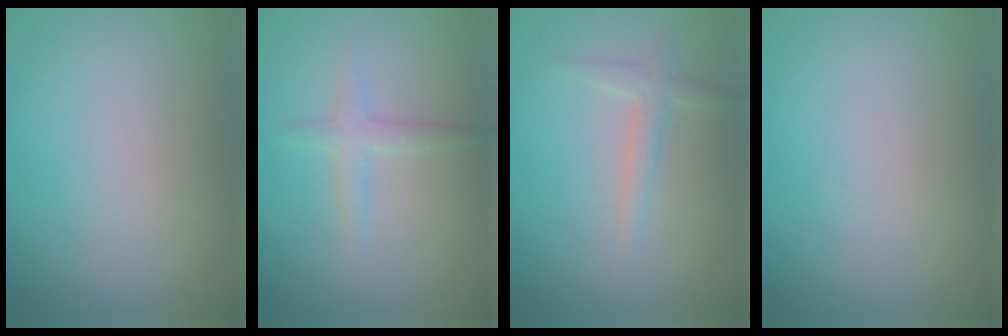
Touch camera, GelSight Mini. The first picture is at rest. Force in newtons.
{"total": 1.7, "press": 1.7, "slide": 0.1}
{"total": 1.6, "press": 1.6, "slide": 0.1}
{"total": 0.0}